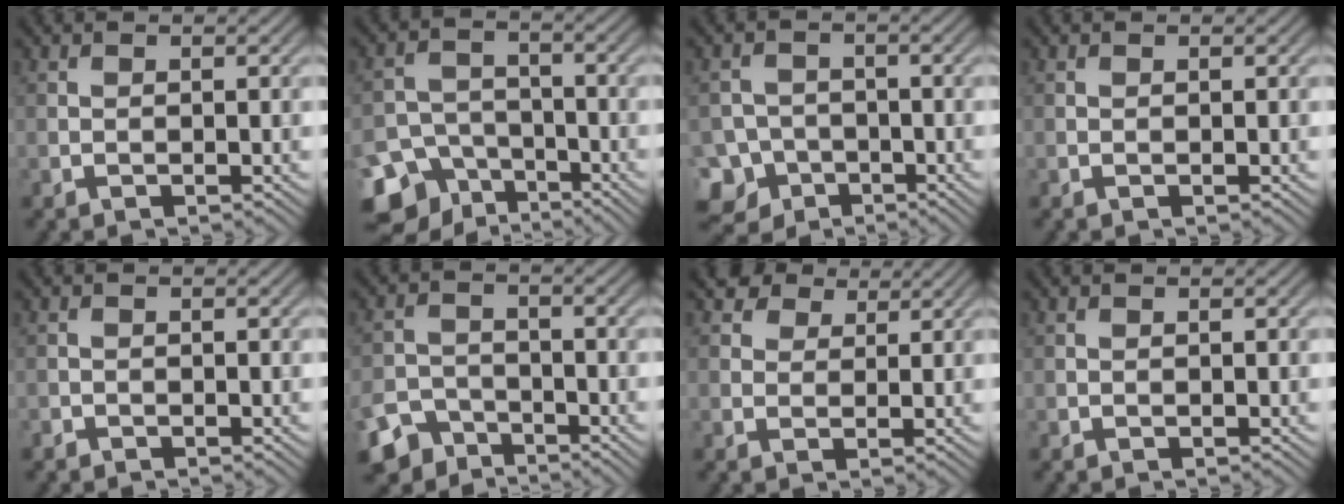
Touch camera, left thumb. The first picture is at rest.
{"total": 10.7, "force": [-6.8, 7.4, 3.7], "torque": [-0.081, -0.023, -0.117]}
{"total": 8.2, "force": [-4.8, 6.3, 1.9], "torque": [-0.043, -0.025, -0.097]}
{"total": 0.0}
{"total": 0.8, "force": [-0.6, 0.4, 0.0], "torque": [0.002, -0.003, -0.013]}
{"total": 5.7, "force": [-4.6, 3.1, 1.4], "torque": [-0.024, -0.008, -0.090]}
{"total": 4.4, "force": [3.0, 2.7, 1.7], "torque": [-0.042, -0.002, 0.056]}
{"total": 0.0}